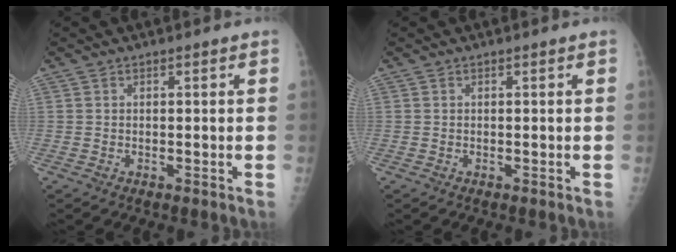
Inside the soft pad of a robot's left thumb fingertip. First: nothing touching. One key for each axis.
{"total": 0.0}